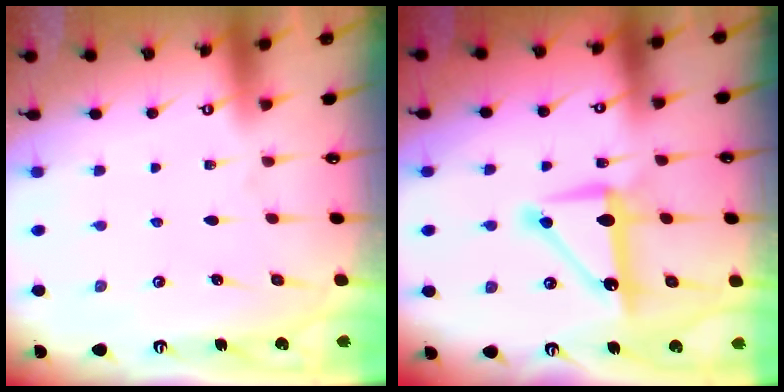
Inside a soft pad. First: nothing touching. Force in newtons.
{"total": 11.9, "press": 11.9, "slide": 0.8}